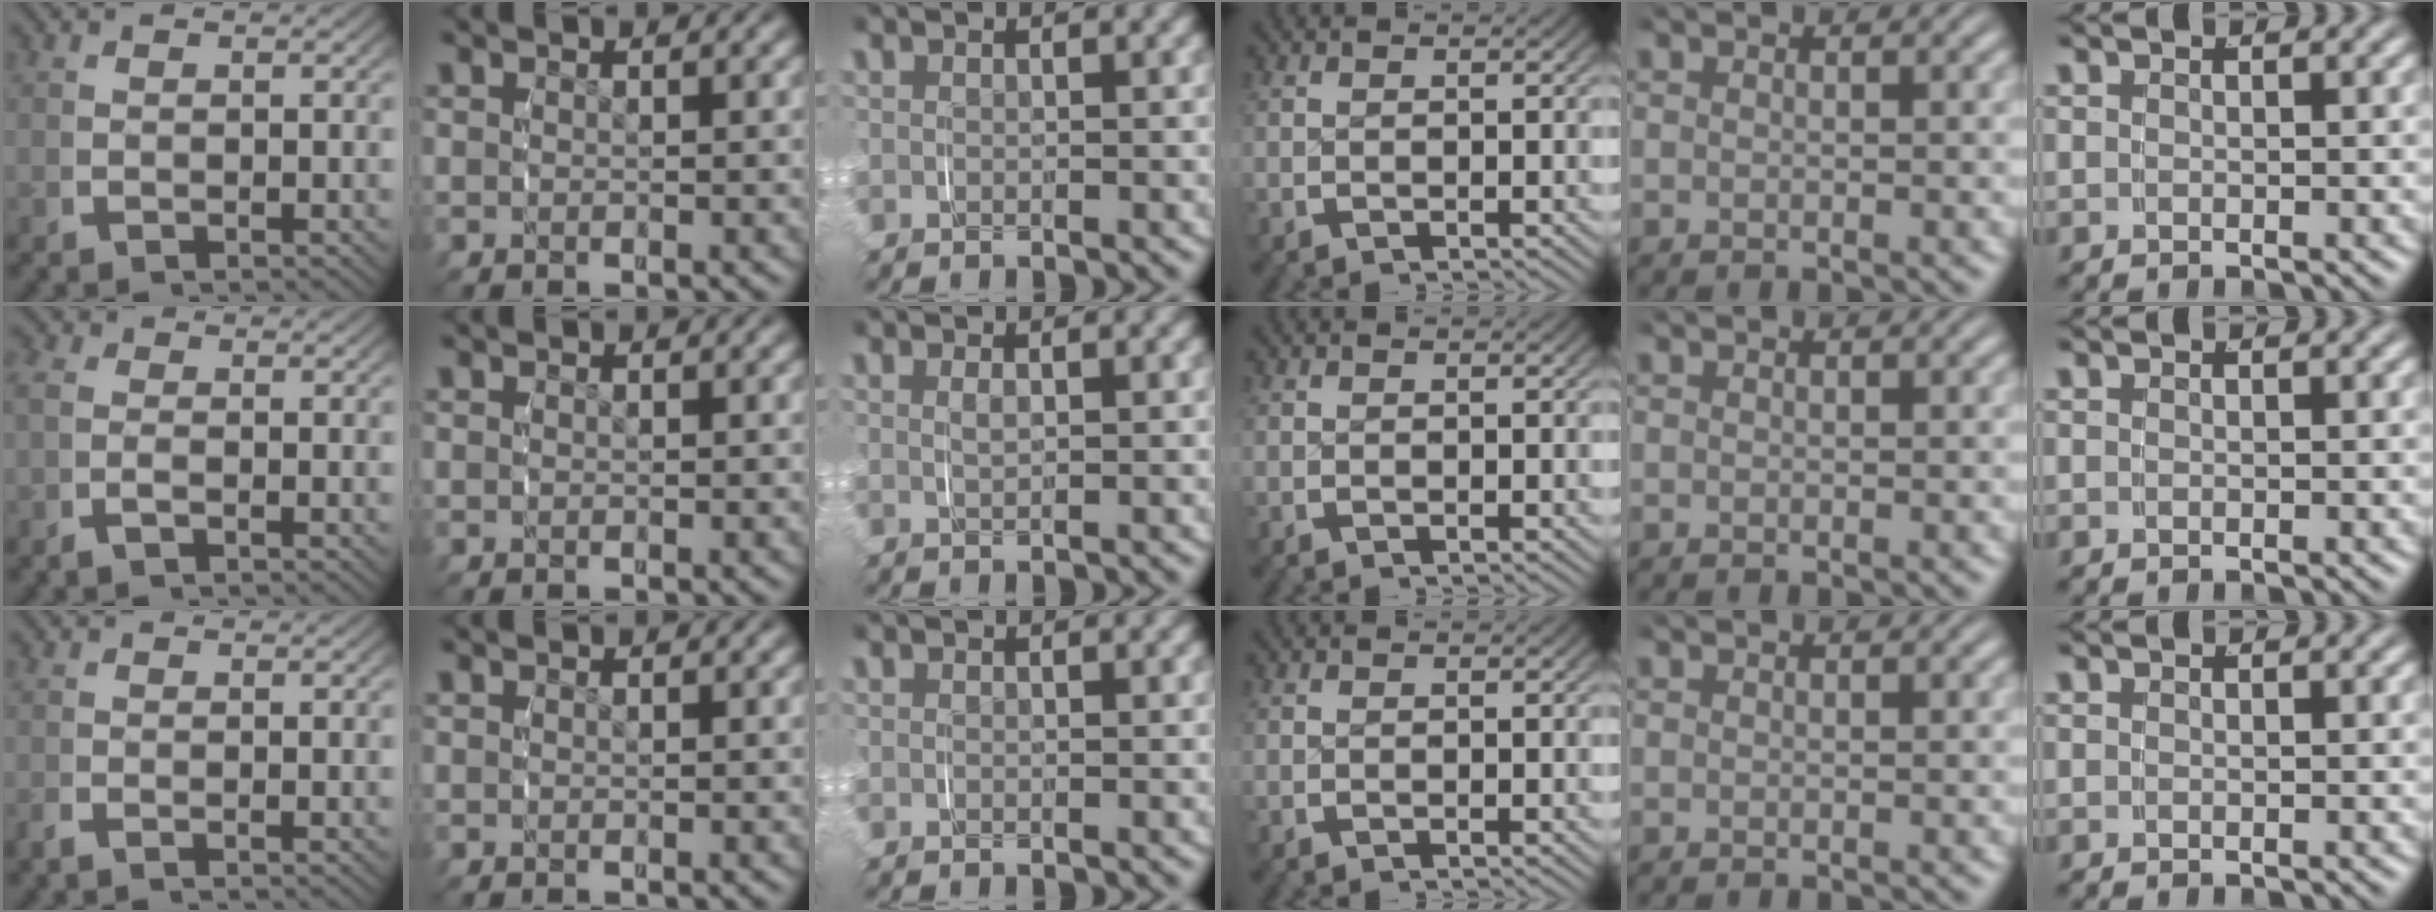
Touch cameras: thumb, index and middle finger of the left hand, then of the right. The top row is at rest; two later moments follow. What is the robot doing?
{"motion": "grasp_and_lifting", "object": "paper"}